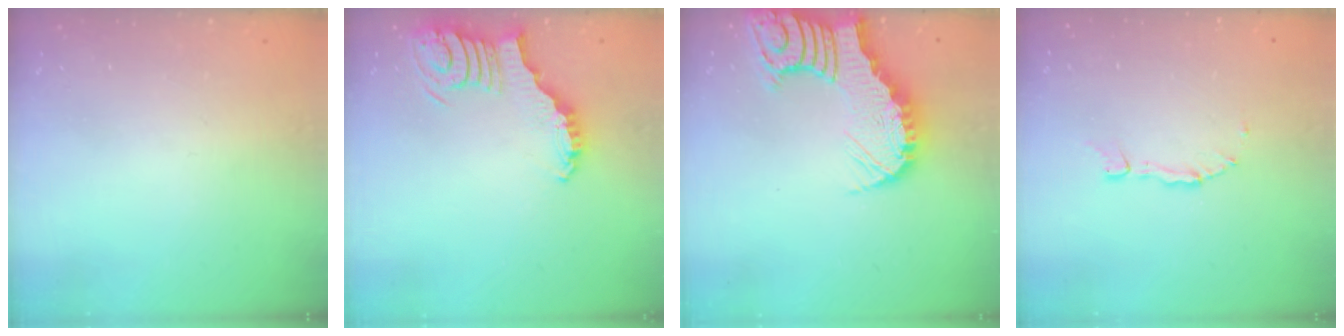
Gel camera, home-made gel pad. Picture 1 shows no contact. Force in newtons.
{"total": 3.9, "press": 3.9, "slide": 0.6}
{"total": 7.7, "press": 7.6, "slide": 0.8}
{"total": 3.0, "press": 2.9, "slide": 0.3}